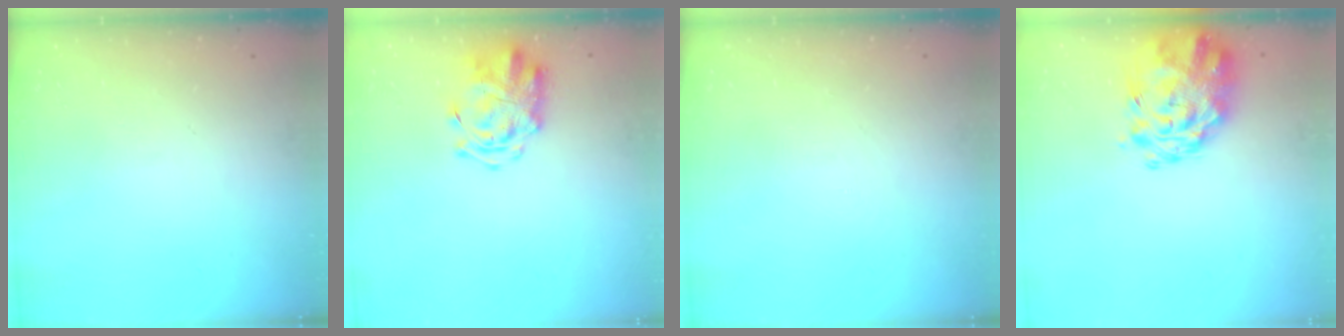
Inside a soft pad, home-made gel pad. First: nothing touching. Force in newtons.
{"total": 3.1, "press": 3.0, "slide": 1.0}
{"total": 0.0}
{"total": 9.6, "press": 9.0, "slide": 3.5}